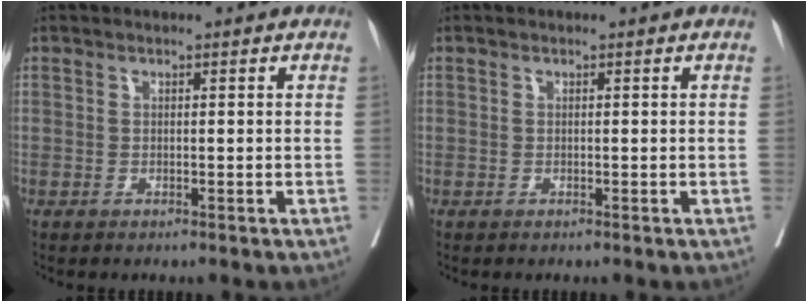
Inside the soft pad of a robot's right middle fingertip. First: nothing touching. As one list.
[{"total": 0.0}]